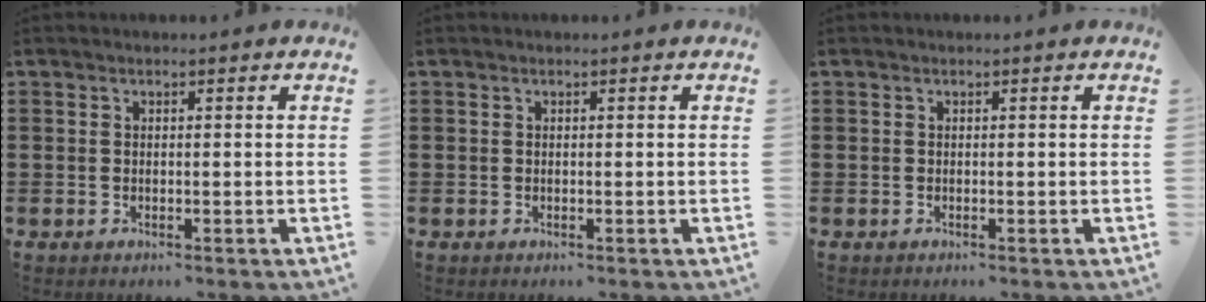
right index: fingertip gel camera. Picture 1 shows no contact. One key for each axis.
{"total": 0.0}
{"total": 0.0}